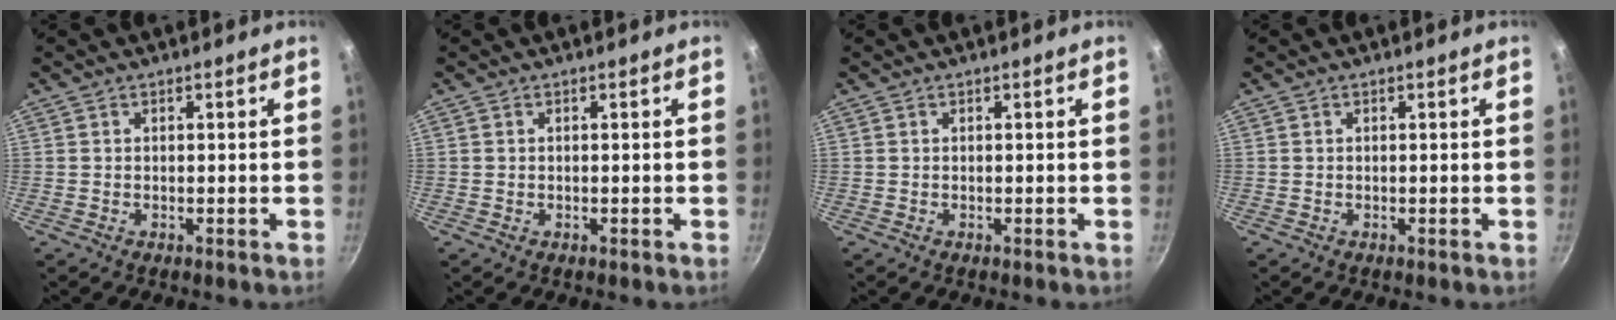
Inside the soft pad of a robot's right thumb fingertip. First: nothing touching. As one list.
[{"total": 0.0}, {"total": 0.0}, {"total": 0.0}]